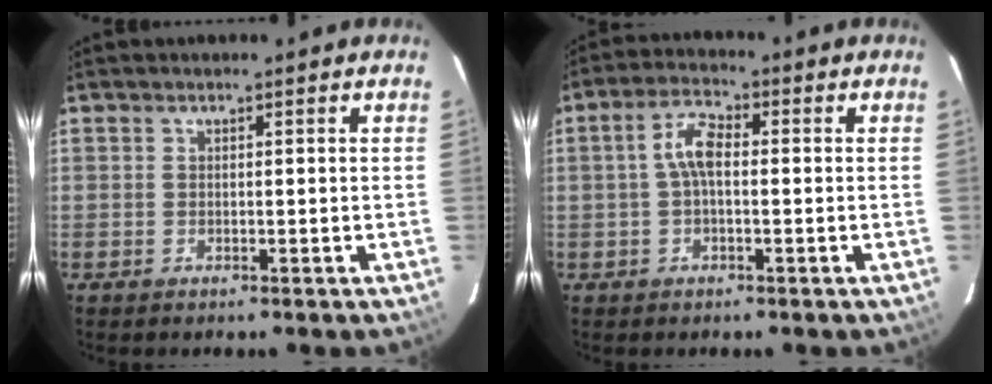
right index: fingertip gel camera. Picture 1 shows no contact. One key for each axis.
{"total": 5.2, "fx": -0.1, "fy": 2.3, "fz": 4.7, "tx": -0.098, "ty": 0.017, "tz": -0.002}